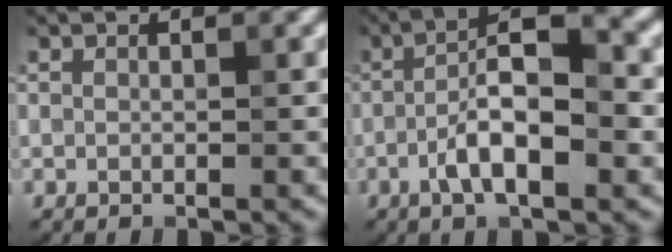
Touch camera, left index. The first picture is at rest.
{"total": 6.9, "force": [-1.8, 2.1, 6.3], "torque": [-0.107, 0.014, -0.038]}